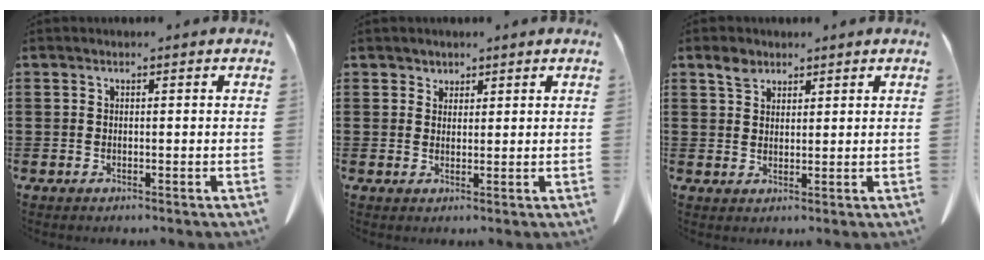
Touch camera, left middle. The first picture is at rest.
{"total": 1.8, "force": [1.5, 1.1, 0.0], "torque": [-0.006, 0.005, 0.029]}
{"total": 2.8, "force": [2.0, 1.6, 1.0], "torque": [-0.027, 0.007, 0.039]}